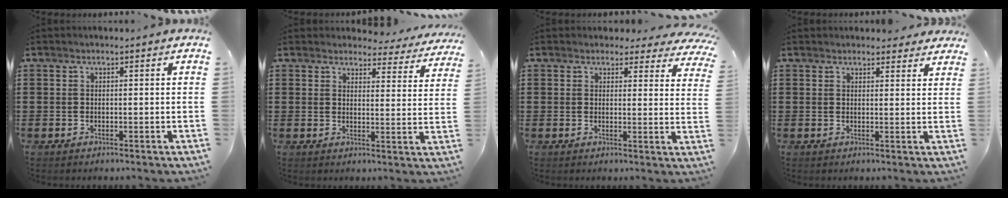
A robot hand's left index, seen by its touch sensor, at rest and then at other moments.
{"total": 3.6, "force": [3.5, 0.7, 0.7], "torque": [-0.021, -0.019, 0.059]}
{"total": 2.2, "force": [1.8, 1.0, 0.7], "torque": [-0.016, 0.000, 0.030]}
{"total": 2.4, "force": [2.2, 0.7, 0.4], "torque": [-0.005, -0.004, 0.040]}